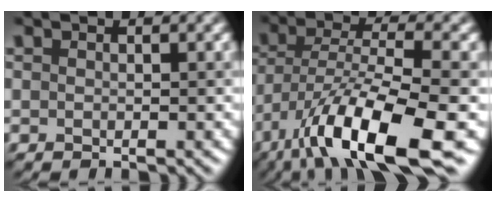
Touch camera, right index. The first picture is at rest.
{"total": 11.5, "force": [-6.1, 3.1, 9.3], "torque": [-0.164, -0.007, -0.113]}